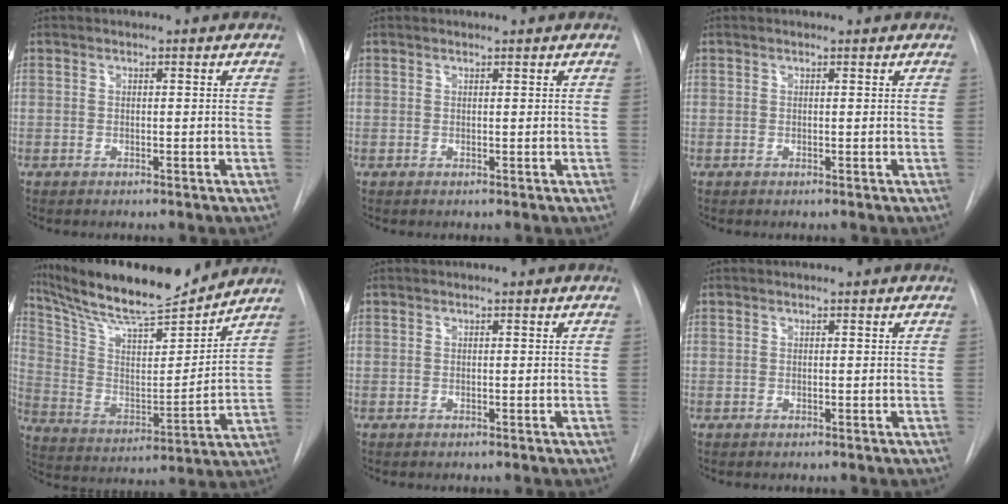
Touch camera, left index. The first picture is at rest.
{"total": 0.5, "force": [0.5, 0.0, 0.0], "torque": [-0.005, 0.003, 0.011]}
{"total": 0.8, "force": [0.8, 0.1, 0.1], "torque": [-0.007, 0.008, 0.012]}
{"total": 19.0, "force": [17.3, 1.7, 7.6], "torque": [-0.147, -0.005, 0.291]}
{"total": 0.0}
{"total": 0.0}